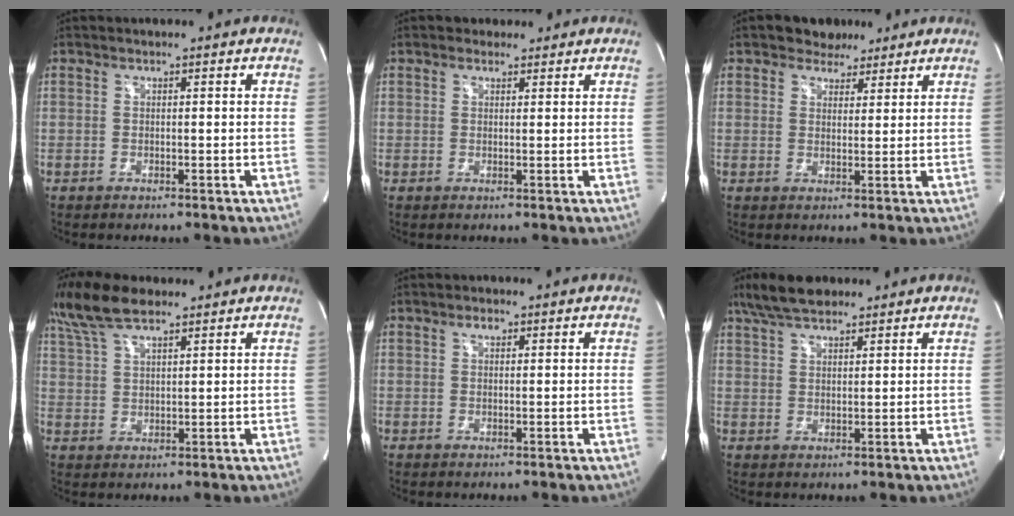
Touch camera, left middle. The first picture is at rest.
{"total": 1.8, "force": [1.4, 1.2, 0.1], "torque": [-0.004, 0.012, 0.018]}
{"total": 4.5, "force": [3.4, 2.8, 0.9], "torque": [-0.012, 0.011, 0.053]}
{"total": 8.6, "force": [6.7, 2.3, 4.9], "torque": [-0.110, 0.024, 0.131]}
{"total": 1.3, "force": [0.7, 0.7, 0.8], "torque": [-0.016, 0.004, 0.010]}
{"total": 7.3, "force": [5.7, 2.4, 3.8], "torque": [-0.081, 0.021, 0.108]}